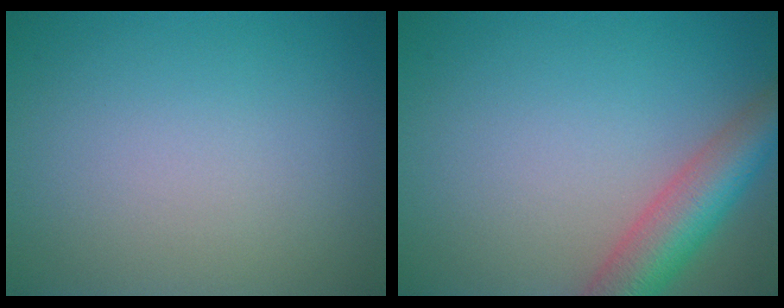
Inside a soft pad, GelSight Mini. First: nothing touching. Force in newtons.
{"total": 6.0, "press": 6.0, "slide": 0.4}